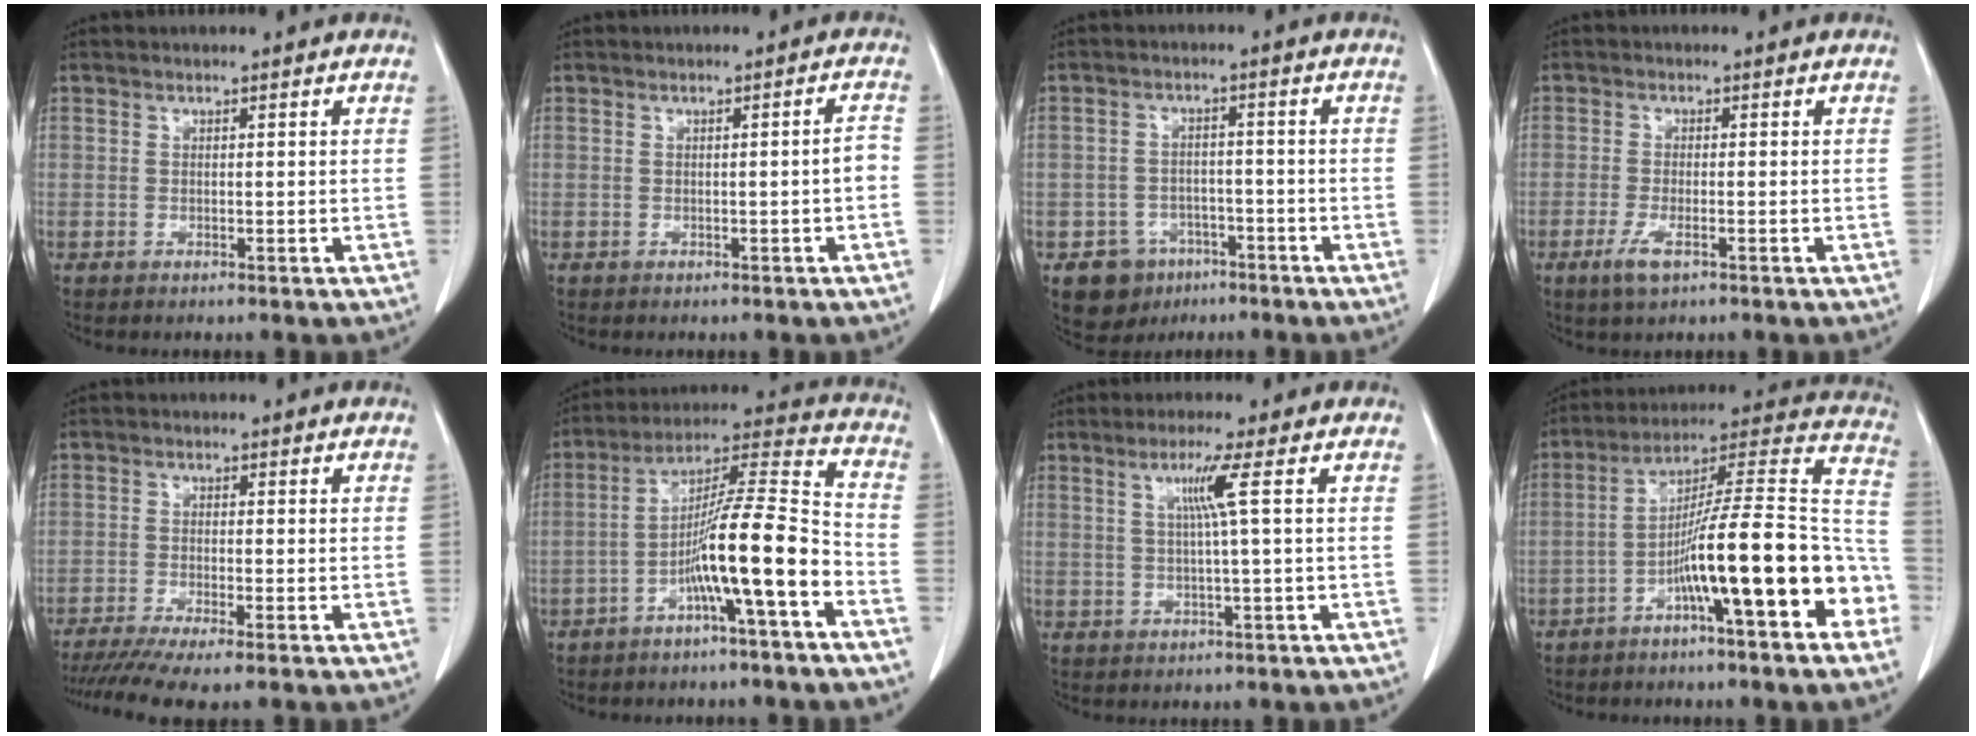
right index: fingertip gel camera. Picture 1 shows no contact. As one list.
[{"total": 1.9, "force": [-0.6, 0.1, 1.8], "torque": [-0.021, 0.002, -0.009]}, {"total": 6.2, "force": [-3.6, 5.0, 1.0], "torque": [-0.015, 0.011, -0.049]}, {"total": 3.4, "force": [-1.9, 0.8, 2.7], "torque": [-0.059, -0.006, -0.034]}, {"total": 8.1, "force": [-6.6, -0.1, 4.7], "torque": [-0.070, -0.015, -0.105]}, {"total": 13.0, "force": [-5.4, -0.2, 11.8], "torque": [-0.201, 0.017, -0.096]}, {"total": 4.1, "force": [1.1, -1.3, 3.8], "torque": [-0.078, 0.000, 0.024]}, {"total": 18.9, "force": [-7.2, 1.7, 17.4], "torque": [-0.230, 0.034, -0.114]}]